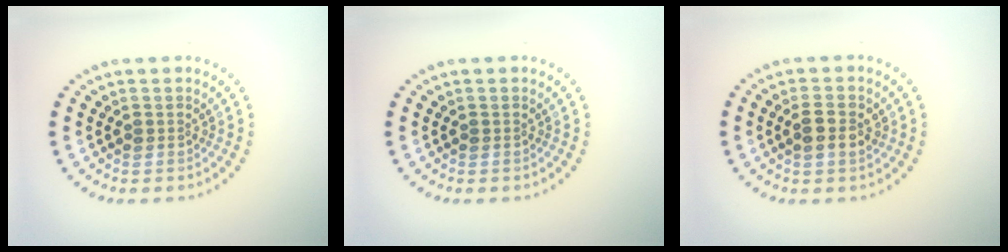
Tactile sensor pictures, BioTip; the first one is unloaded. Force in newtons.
{"total": 0.0}
{"total": 2.5, "press": 2.5, "slide": 0.4}